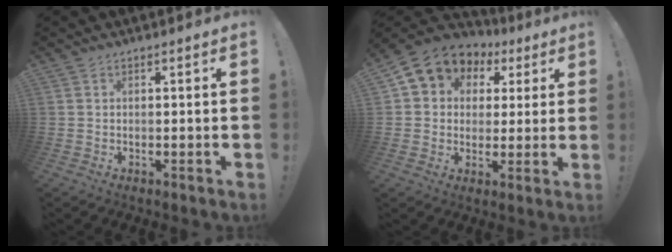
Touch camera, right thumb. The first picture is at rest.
{"total": 8.9, "force": [3.8, 7.5, 2.9], "torque": [-0.043, -0.025, 0.075]}